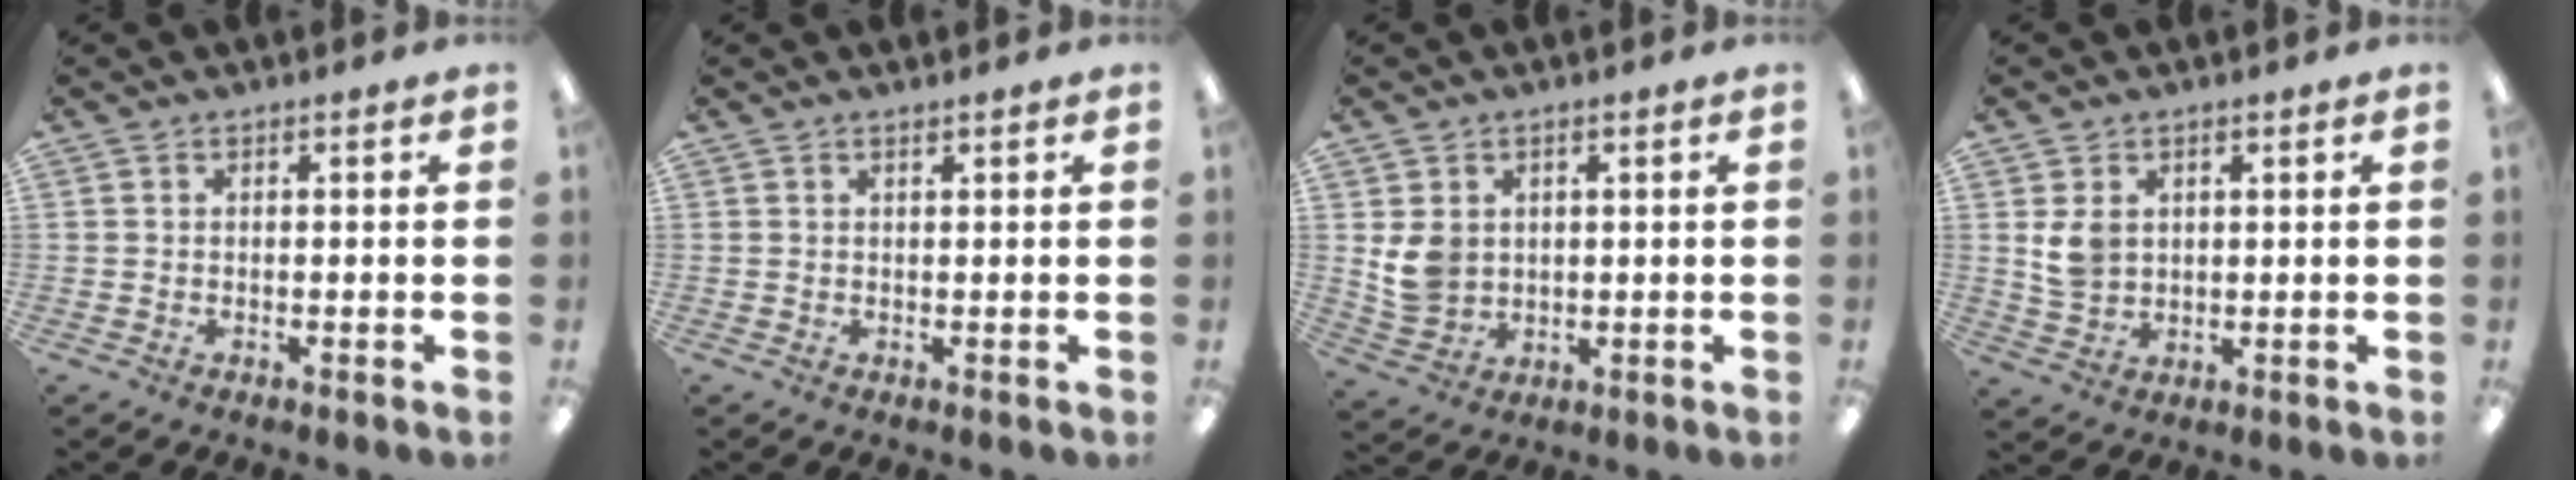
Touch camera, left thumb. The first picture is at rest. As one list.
[{"total": 0.7, "force": [0.7, 0.1, 0.2], "torque": [-0.006, 0.000, 0.012]}, {"total": 5.9, "force": [1.5, 5.0, 2.7], "torque": [-0.047, 0.001, 0.032]}, {"total": 5.4, "force": [1.9, 4.1, 3.1], "torque": [-0.063, 0.002, 0.035]}]